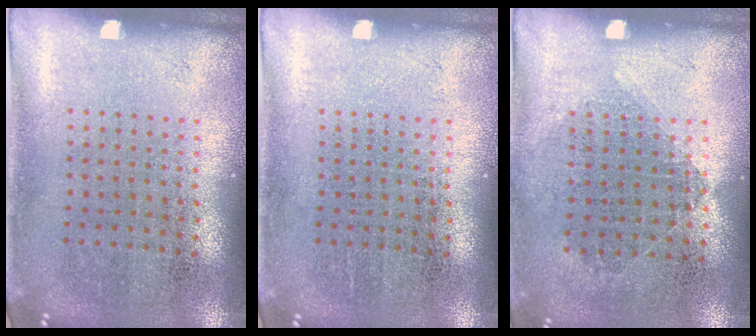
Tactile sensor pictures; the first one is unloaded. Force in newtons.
{"total": 0.0}
{"total": 0.9, "press": 0.8, "slide": 0.4}